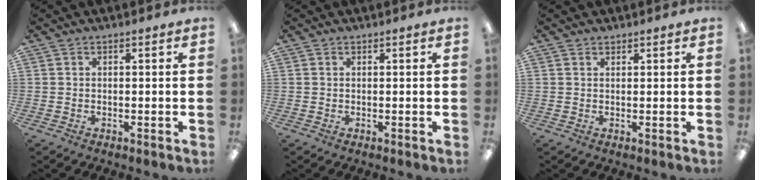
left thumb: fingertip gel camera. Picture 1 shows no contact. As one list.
[{"total": 0.0}, {"total": 0.9, "force": [0.8, 0.3, 0.0], "torque": [0.000, 0.000, 0.015]}]